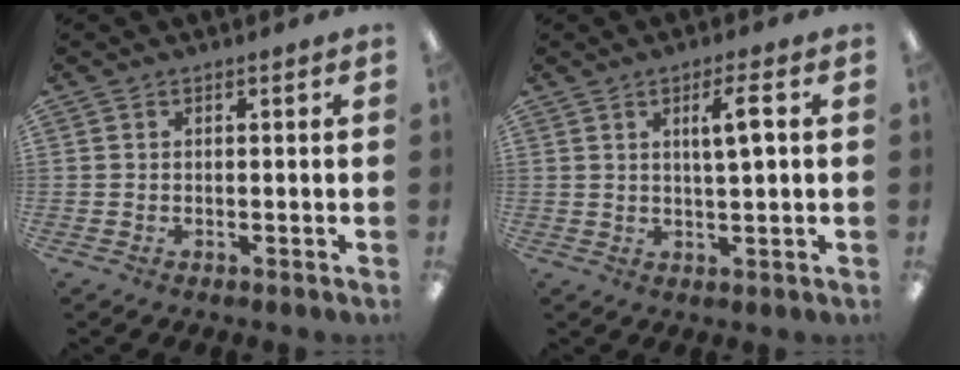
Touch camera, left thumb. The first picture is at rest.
{"total": 4.9, "force": [1.7, 1.1, 4.5], "torque": [-0.083, 0.001, 0.023]}